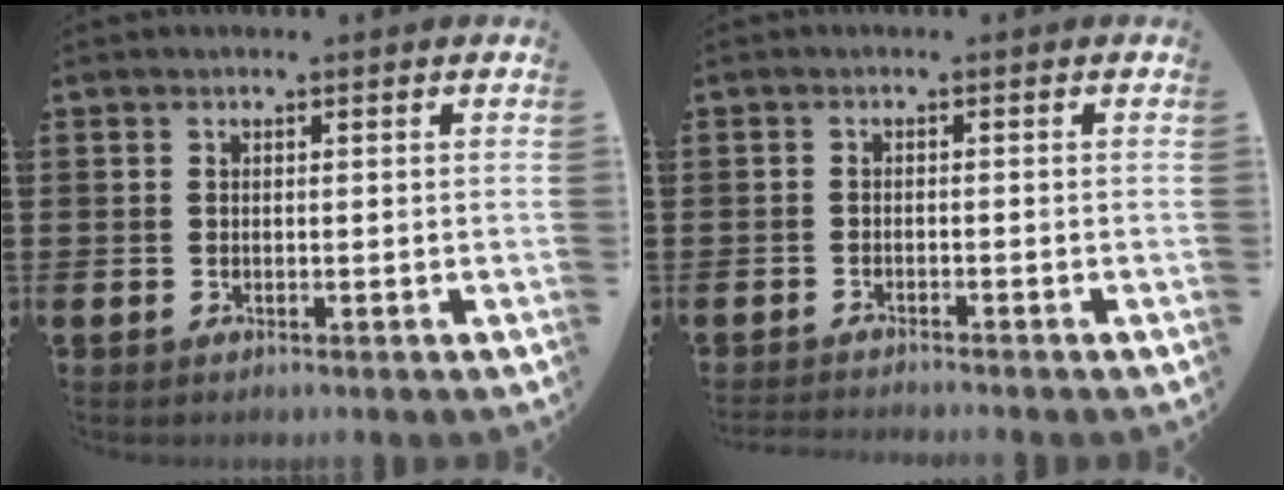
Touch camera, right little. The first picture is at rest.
{"total": 1.1, "force": [-1.1, -0.2, 0.1], "torque": [-0.002, 0.000, -0.022]}